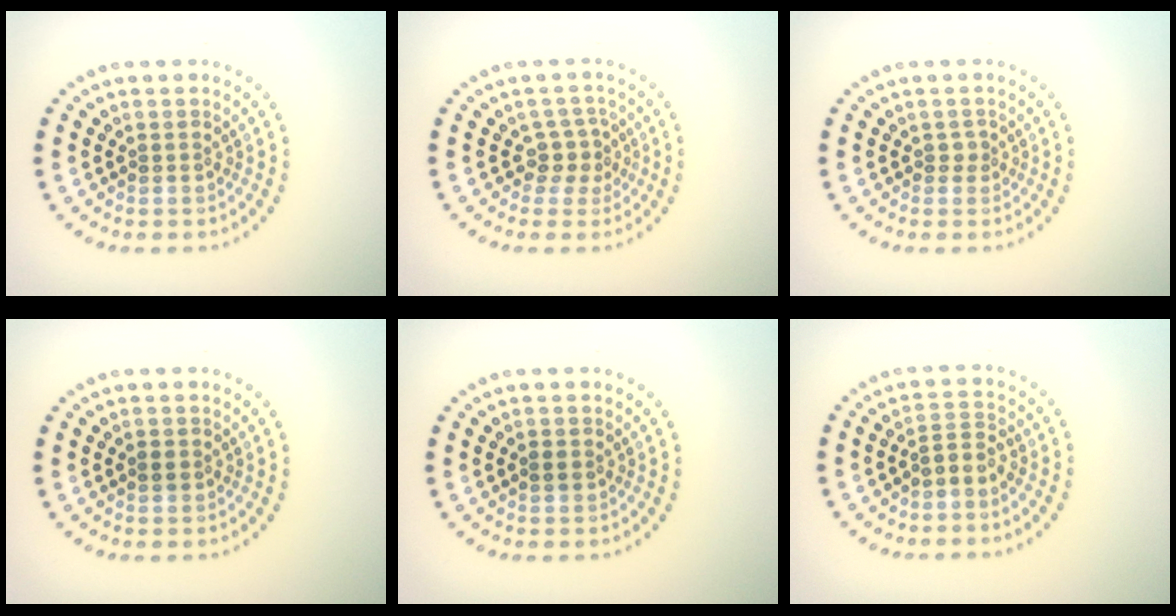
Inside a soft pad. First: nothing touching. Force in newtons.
{"total": 2.2, "press": 1.7, "slide": 1.4}
{"total": 0.8, "press": 0.6, "slide": 0.6}
{"total": 0.8, "press": 0.8, "slide": 0.1}
{"total": 0.9, "press": 0.9, "slide": 0.1}
{"total": 2.1, "press": 1.6, "slide": 1.3}